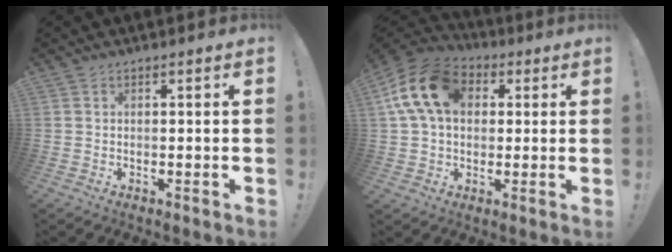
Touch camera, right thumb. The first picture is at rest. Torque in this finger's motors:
{"motor_torque": [1.69, 3.05, 1.66, 0.14, 0.10]}